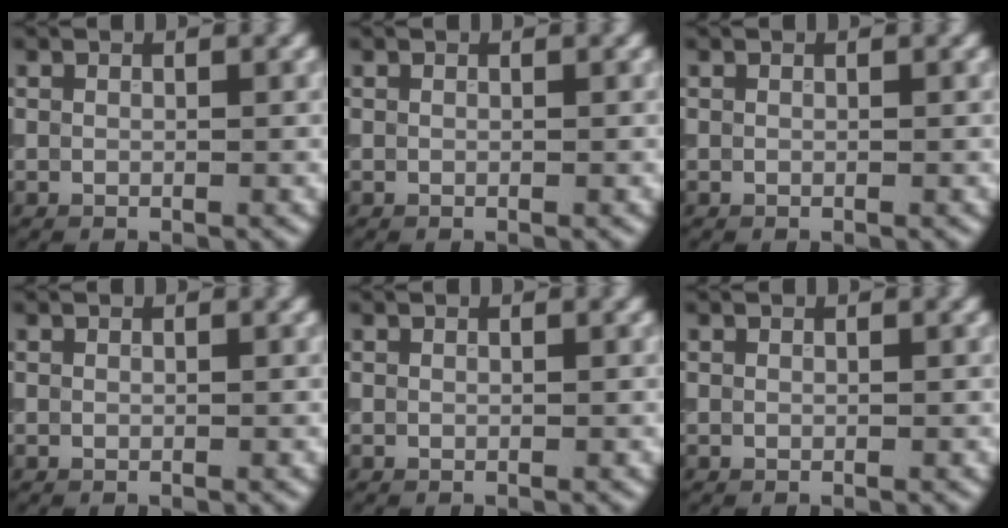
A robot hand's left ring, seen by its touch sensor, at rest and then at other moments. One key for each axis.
{"total": 0.0}
{"total": 0.0}
{"total": 0.0}
{"total": 0.0}
{"total": 0.0}